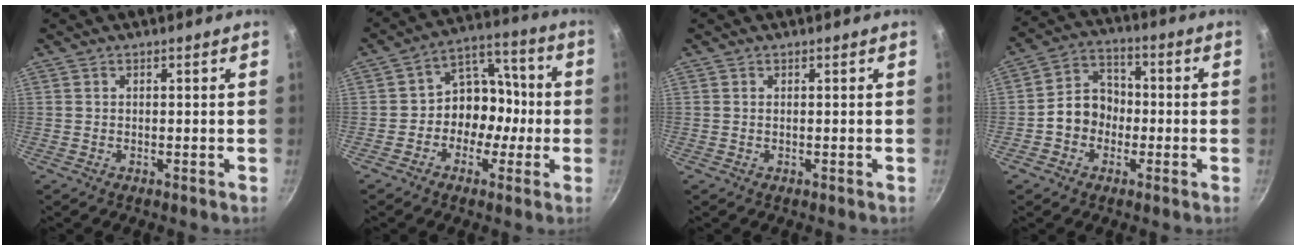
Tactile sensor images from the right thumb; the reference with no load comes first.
{"total": 10.3, "force": [-2.1, 8.3, 5.8], "torque": [-0.030, 0.052, -0.046]}
{"total": 0.0}
{"total": 8.6, "force": [-1.7, 7.2, 4.4], "torque": [-0.034, 0.033, -0.041]}